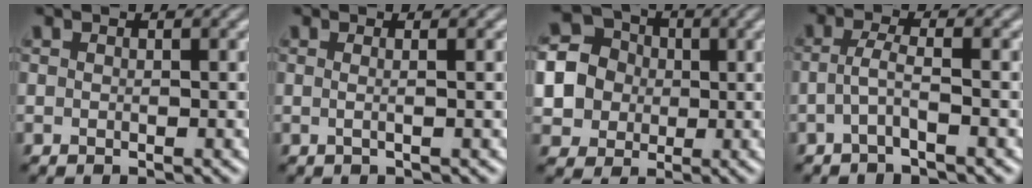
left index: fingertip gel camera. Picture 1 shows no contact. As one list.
[{"total": 1.8, "force": [0.2, 0.8, 1.6], "torque": [-0.020, -0.003, -0.016]}, {"total": 8.8, "force": [0.0, 8.3, 3.0], "torque": [-0.089, 0.021, -0.020]}, {"total": 2.0, "force": [-0.7, 0.3, 1.9], "torque": [-0.043, 0.005, -0.021]}]